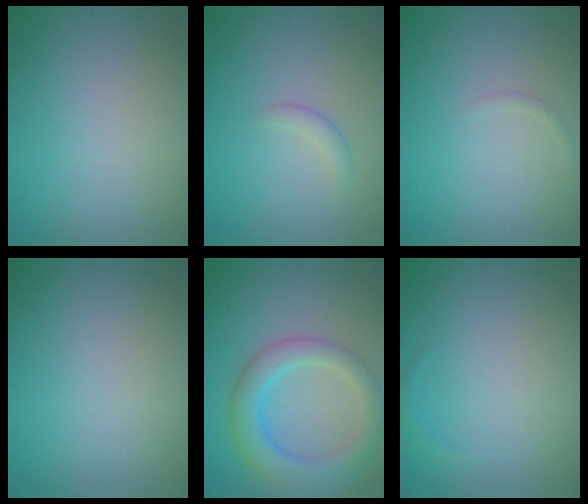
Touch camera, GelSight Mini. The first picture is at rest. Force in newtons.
{"total": 1.1, "press": 1.1, "slide": 0.0}
{"total": 0.5, "press": 0.5, "slide": 0.0}
{"total": 0.0}
{"total": 5.5, "press": 5.5, "slide": 0.2}
{"total": 0.6, "press": 0.6, "slide": 0.1}